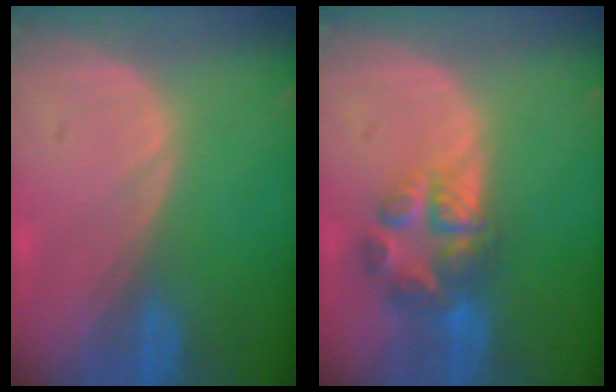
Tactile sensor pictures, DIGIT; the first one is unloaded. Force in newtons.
{"total": 7.0, "press": 5.9, "slide": 3.7}